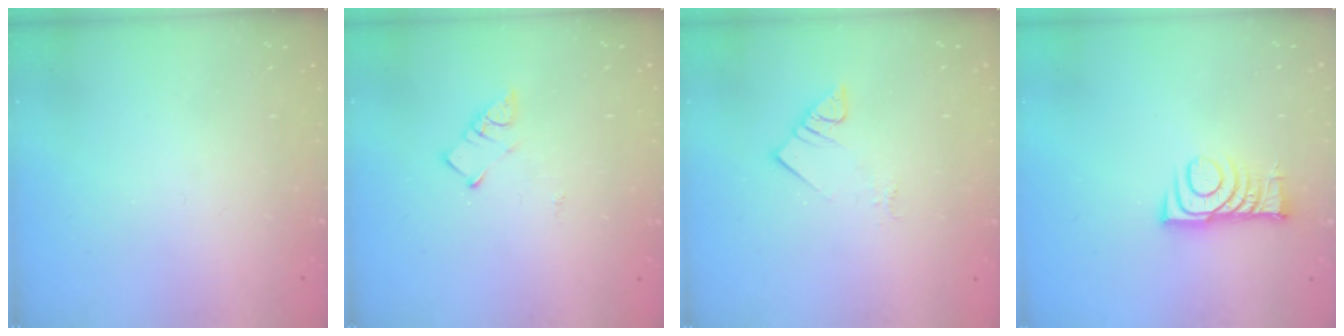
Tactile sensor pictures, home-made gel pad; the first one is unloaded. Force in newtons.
{"total": 3.6, "press": 3.5, "slide": 0.4}
{"total": 4.7, "press": 4.7, "slide": 0.4}
{"total": 8.1, "press": 8.1, "slide": 0.9}